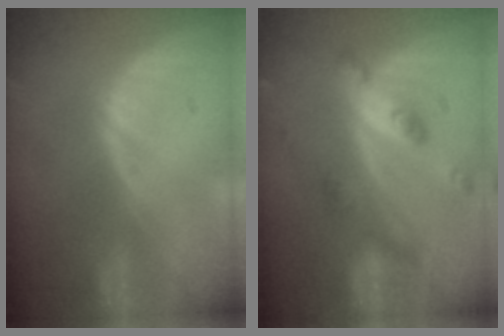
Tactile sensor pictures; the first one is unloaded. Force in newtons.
{"total": 6.0, "press": 5.3, "slide": 2.9}